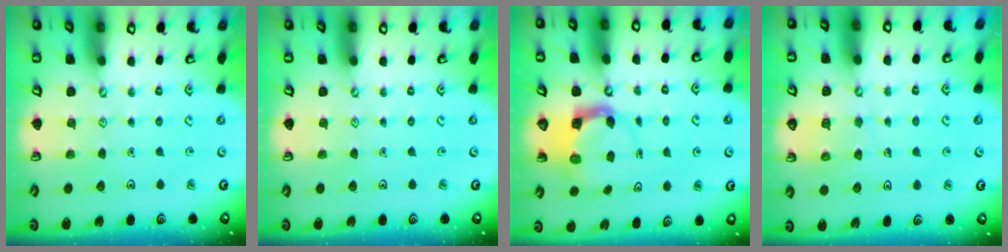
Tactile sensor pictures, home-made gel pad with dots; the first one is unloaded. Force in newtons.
{"total": 0.0}
{"total": 3.7, "press": 3.7, "slide": 0.5}
{"total": 6.4, "press": 6.4, "slide": 0.5}